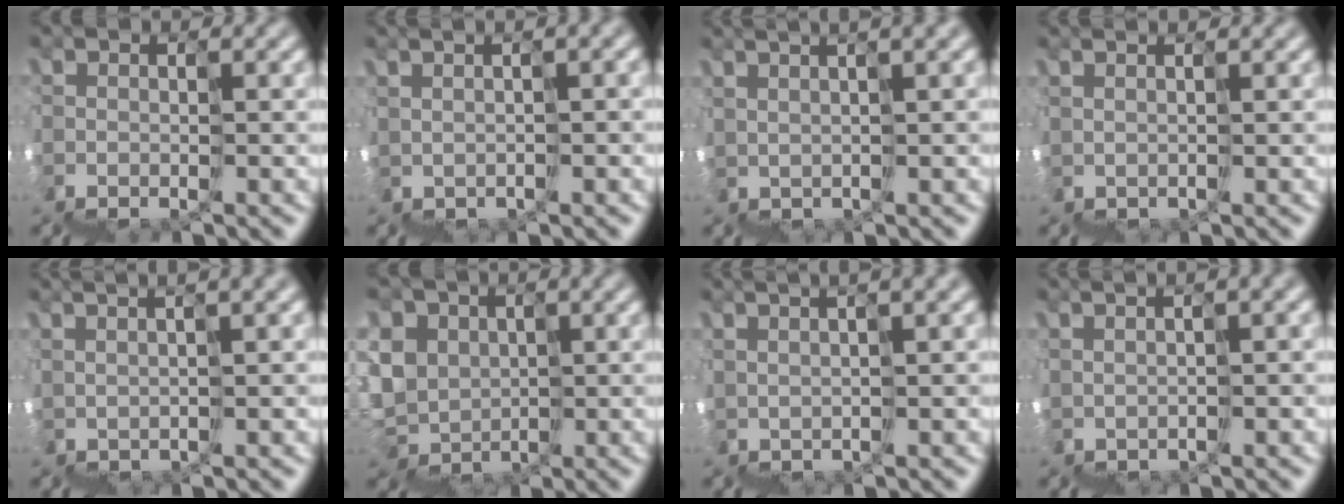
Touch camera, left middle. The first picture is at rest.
{"total": 2.1, "force": [1.8, -0.6, 1.0], "torque": [0.007, 0.036, 0.037]}
{"total": 5.3, "force": [4.9, -0.9, 2.0], "torque": [0.008, 0.060, 0.076]}
{"total": 2.9, "force": [2.3, -1.6, -1.0], "torque": [0.045, 0.032, 0.031]}
{"total": 5.2, "force": [4.5, -0.6, 2.6], "torque": [-0.003, 0.065, 0.074]}
{"total": 3.5, "force": [2.1, 1.7, -2.3], "torque": [0.029, 0.034, 0.013]}
{"total": 5.5, "force": [4.9, -0.6, 2.5], "torque": [-0.004, 0.063, 0.078]}
{"total": 3.7, "force": [2.7, -0.1, 2.5], "torque": [-0.022, 0.050, 0.057]}